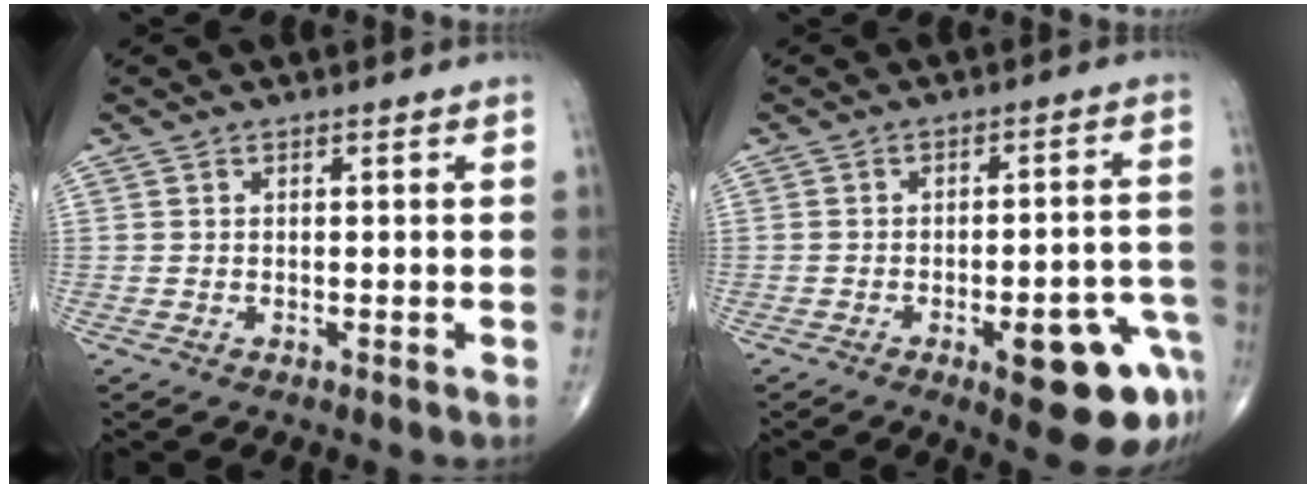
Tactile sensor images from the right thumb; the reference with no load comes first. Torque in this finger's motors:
{"motor_torque": [1.43, 1.24, 0.39, -0.51, 0.26]}